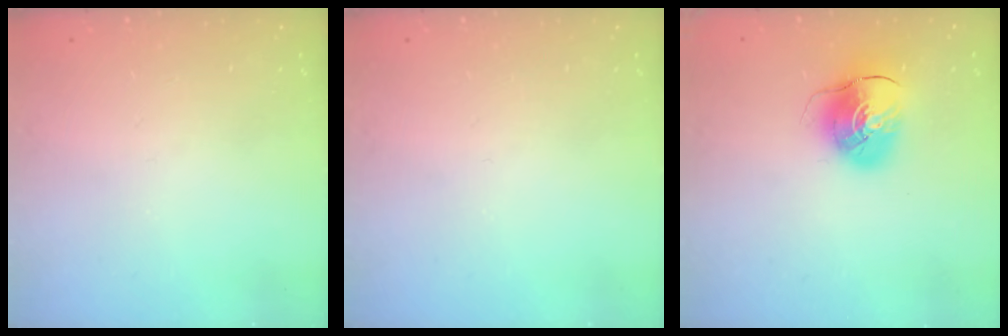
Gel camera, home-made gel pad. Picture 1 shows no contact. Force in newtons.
{"total": 0.0}
{"total": 10.2, "press": 10.1, "slide": 1.3}